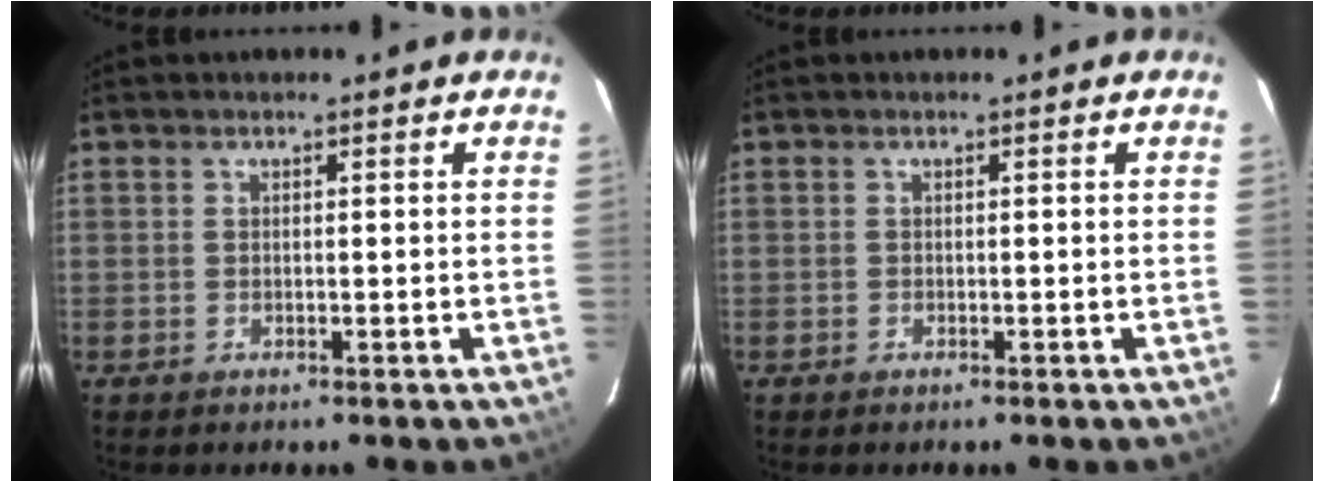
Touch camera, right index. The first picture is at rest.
{"total": 0.0}